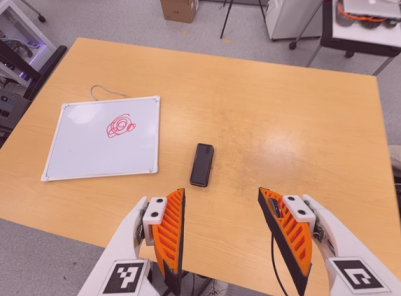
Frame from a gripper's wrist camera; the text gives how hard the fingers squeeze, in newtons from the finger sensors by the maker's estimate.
{"total": 0.0}